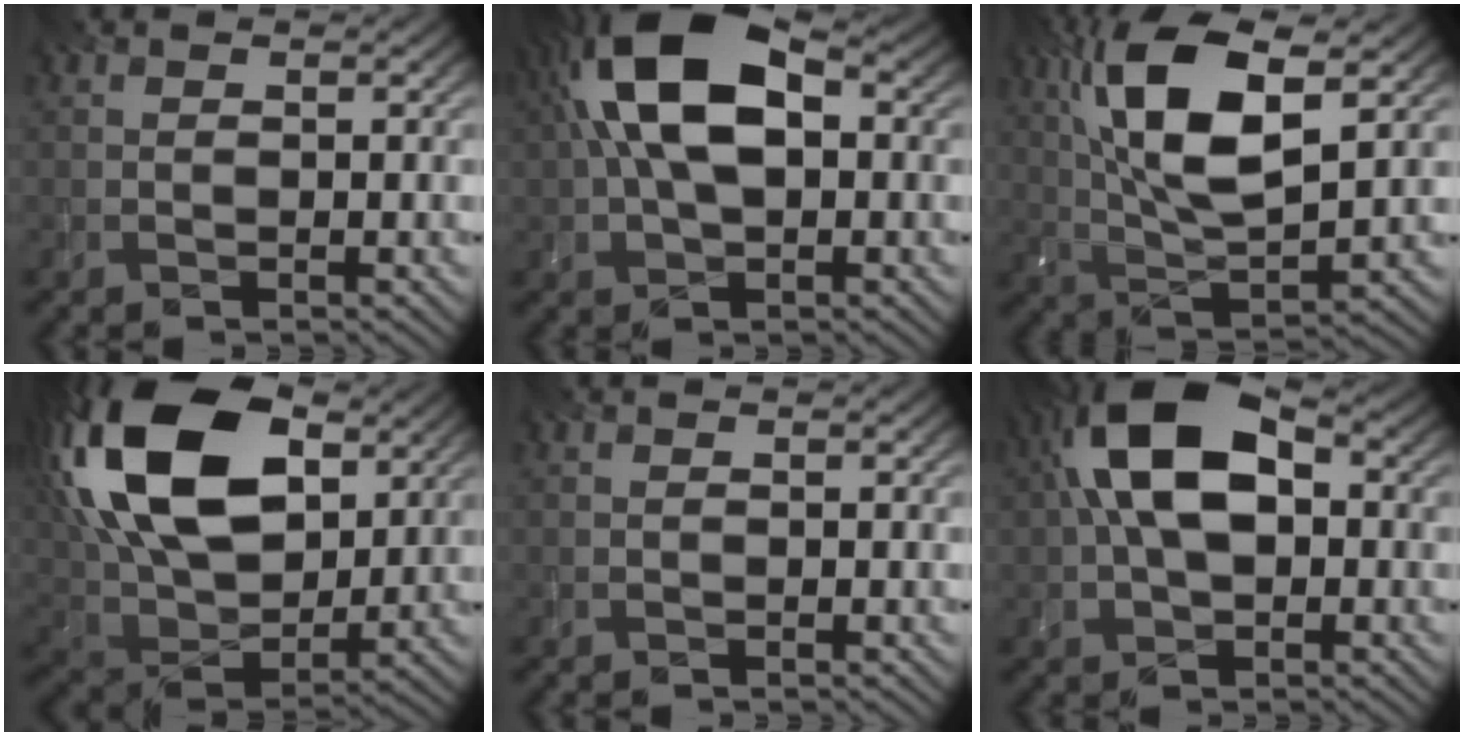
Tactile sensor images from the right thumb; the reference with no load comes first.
{"total": 13.5, "force": [2.6, 7.3, 11.1], "torque": [-0.219, 0.026, 0.031]}
{"total": 13.4, "force": [4.8, 4.8, 11.5], "torque": [-0.245, 0.010, 0.092]}
{"total": 20.1, "force": [7.4, 12.0, 14.4], "torque": [-0.324, 0.040, 0.124]}
{"total": 0.0}
{"total": 12.3, "force": [1.9, 7.1, 10.0], "torque": [-0.199, 0.024, 0.017]}